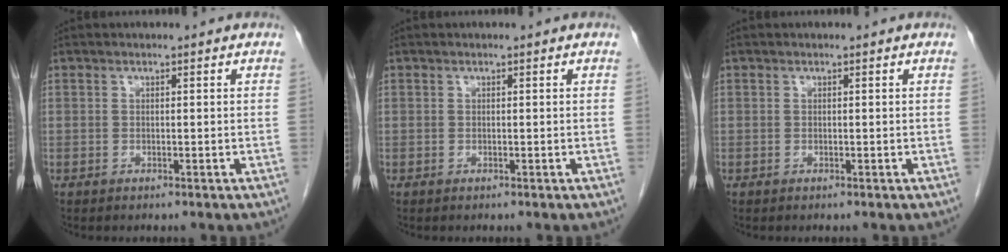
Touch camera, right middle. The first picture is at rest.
{"total": 0.0}
{"total": 0.0}